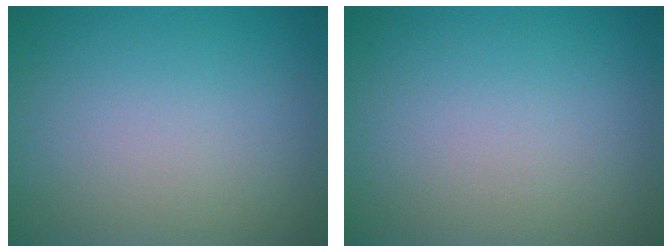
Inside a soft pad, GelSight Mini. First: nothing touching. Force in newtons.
{"total": 0.0}